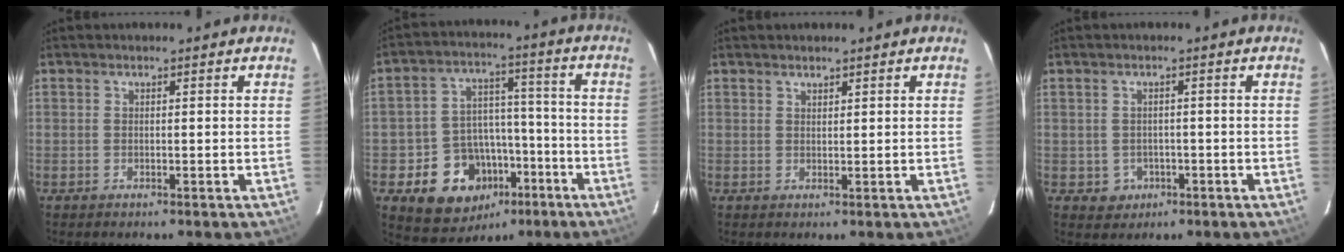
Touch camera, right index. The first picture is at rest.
{"total": 14.6, "force": [-6.8, 11.5, 5.9], "torque": [-0.126, 0.045, -0.078]}
{"total": 1.1, "force": [1.0, 0.4, 0.3], "torque": [-0.005, 0.002, 0.018]}
{"total": 3.5, "force": [-1.0, 3.3, 0.7], "torque": [-0.022, 0.005, -0.003]}